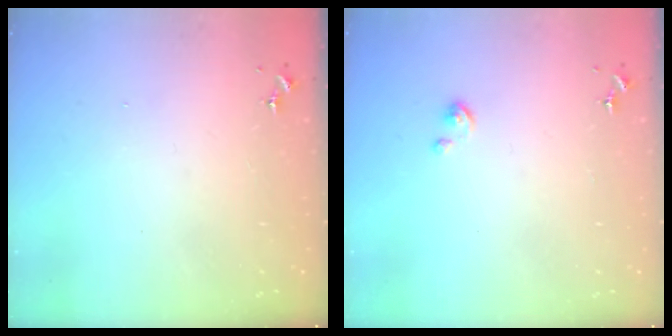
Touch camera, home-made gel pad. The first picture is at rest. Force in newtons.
{"total": 2.2, "press": 2.2, "slide": 0.2}